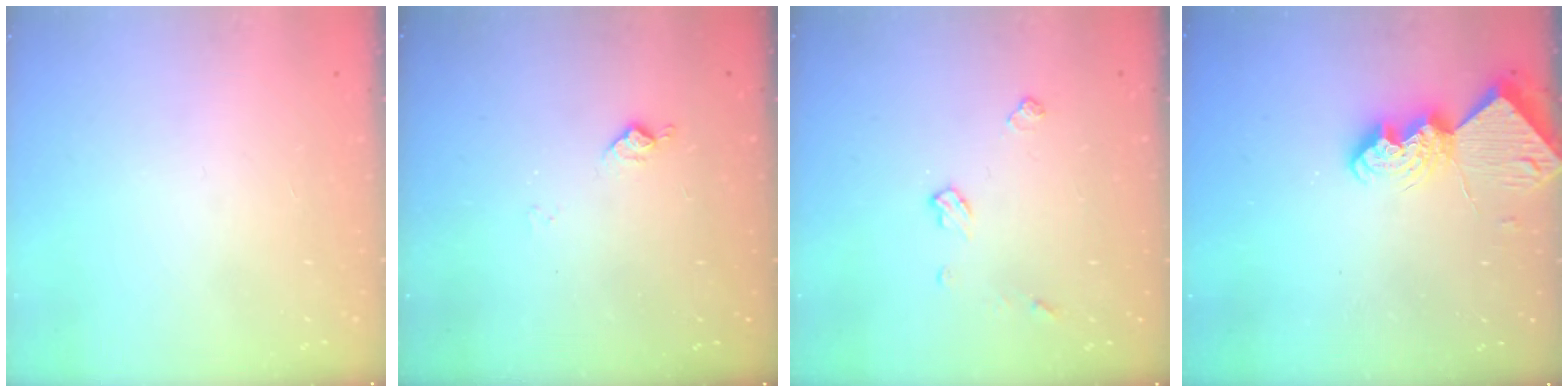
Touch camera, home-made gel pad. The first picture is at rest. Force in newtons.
{"total": 6.0, "press": 5.9, "slide": 0.9}
{"total": 6.0, "press": 6.0, "slide": 0.1}
{"total": 11.5, "press": 11.4, "slide": 1.0}